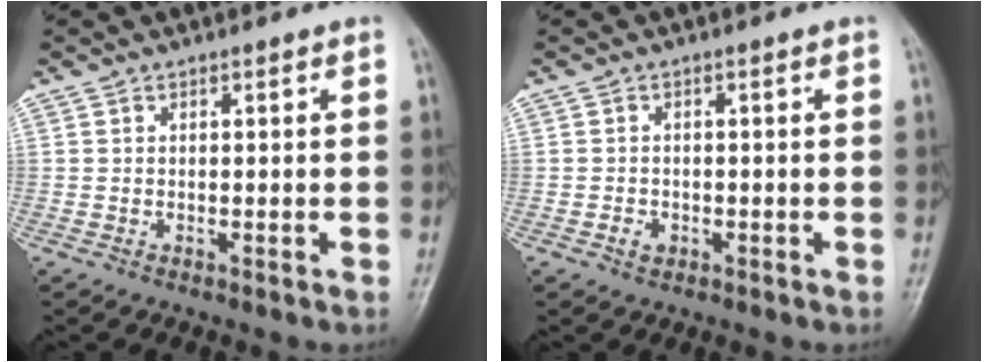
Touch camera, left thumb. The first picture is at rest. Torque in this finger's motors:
{"motor_torque": [-0.04, 0.01, -0.22, -0.23, 0.00]}